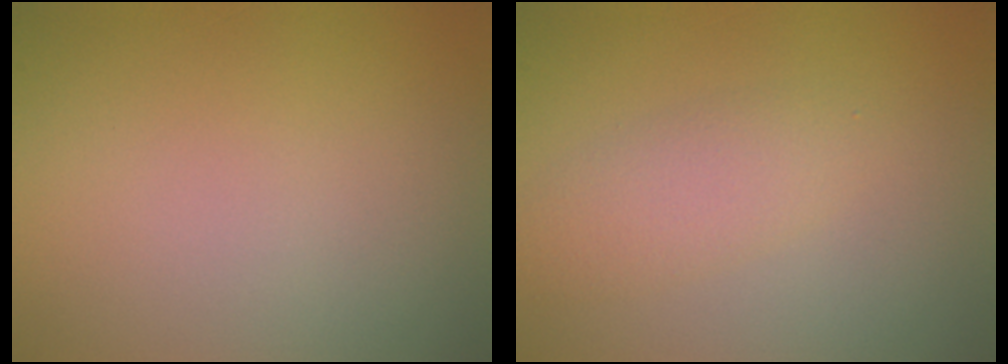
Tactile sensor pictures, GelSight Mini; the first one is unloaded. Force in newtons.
{"total": 2.5, "press": 2.5, "slide": 0.2}